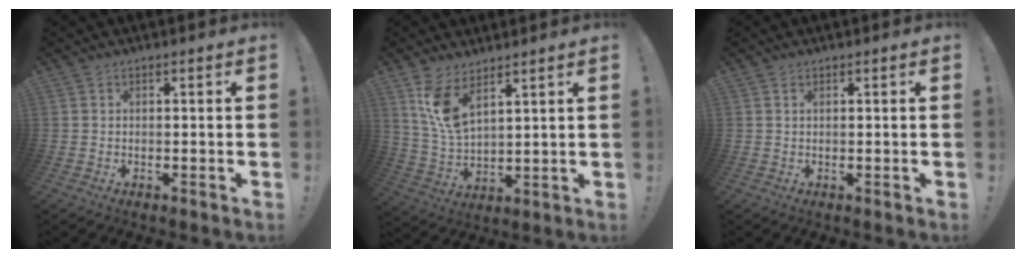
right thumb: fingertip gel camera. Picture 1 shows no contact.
{"total": 9.7, "force": [6.4, 3.7, 6.2], "torque": [-0.124, -0.033, 0.120]}
{"total": 0.7, "force": [0.3, 0.0, 0.6], "torque": [-0.017, 0.003, 0.007]}